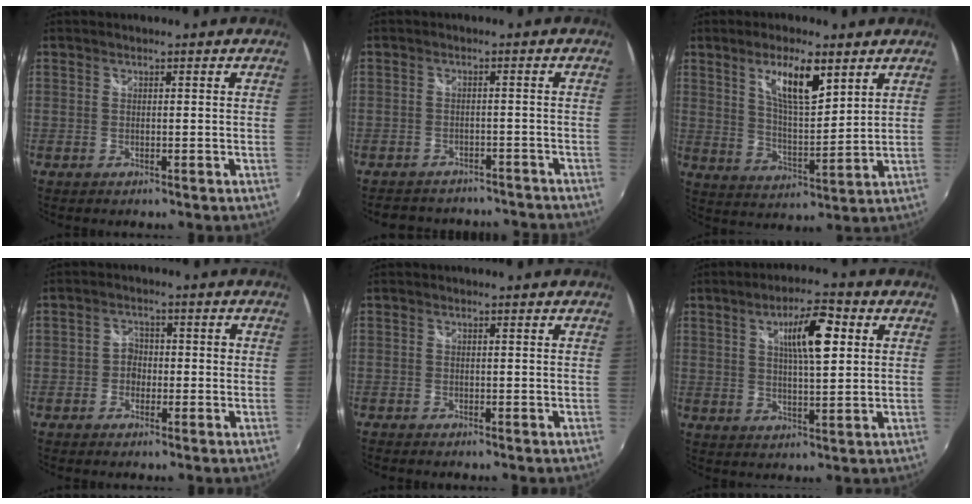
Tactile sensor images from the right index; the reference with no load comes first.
{"total": 14.0, "force": [-12.3, 5.2, 4.2], "torque": [-0.093, 0.013, -0.151]}
{"total": 10.0, "force": [5.4, 2.9, 7.9], "torque": [-0.133, 0.001, 0.102]}
{"total": 2.9, "force": [-1.2, 2.5, 0.8], "torque": [-0.013, 0.008, -0.025]}
{"total": 1.3, "force": [-1.3, 0.4, 0.2], "torque": [-0.009, -0.009, -0.024]}
{"total": 9.2, "force": [3.0, 2.6, 8.4], "torque": [-0.134, 0.011, 0.049]}